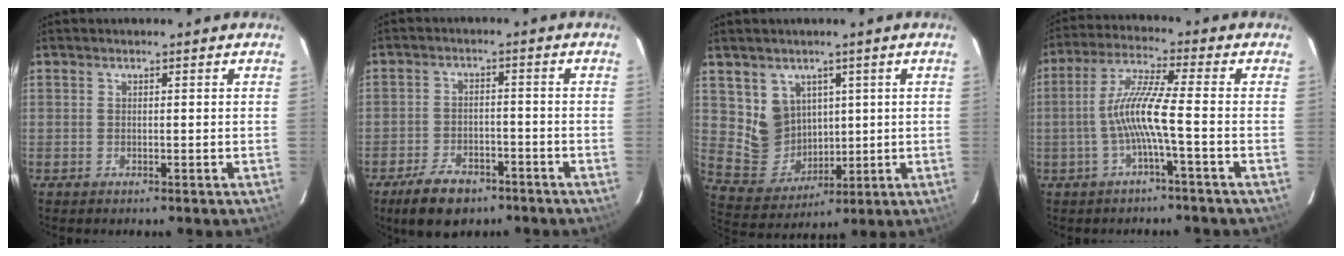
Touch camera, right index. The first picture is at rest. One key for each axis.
{"total": 9.1, "fx": -6.5, "fy": 4.5, "fz": 4.6, "tx": -0.114, "ty": -0.001, "tz": -0.103}
{"total": 9.1, "fx": 3.6, "fy": 8.1, "fz": 2.2, "tx": -0.052, "ty": 0.004, "tz": 0.093}
{"total": 8.4, "fx": -2.3, "fy": -0.7, "fz": 8.0, "tx": -0.175, "ty": 0.007, "tz": -0.043}